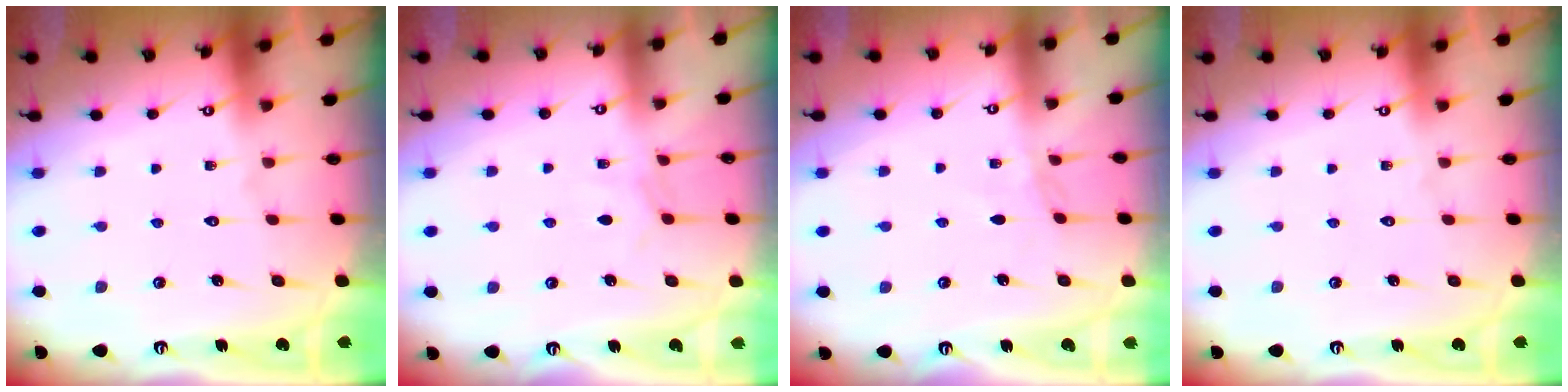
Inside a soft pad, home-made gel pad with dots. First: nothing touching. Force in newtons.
{"total": 3.0, "press": 2.9, "slide": 0.4}
{"total": 2.5, "press": 2.5, "slide": 0.4}
{"total": 0.0}